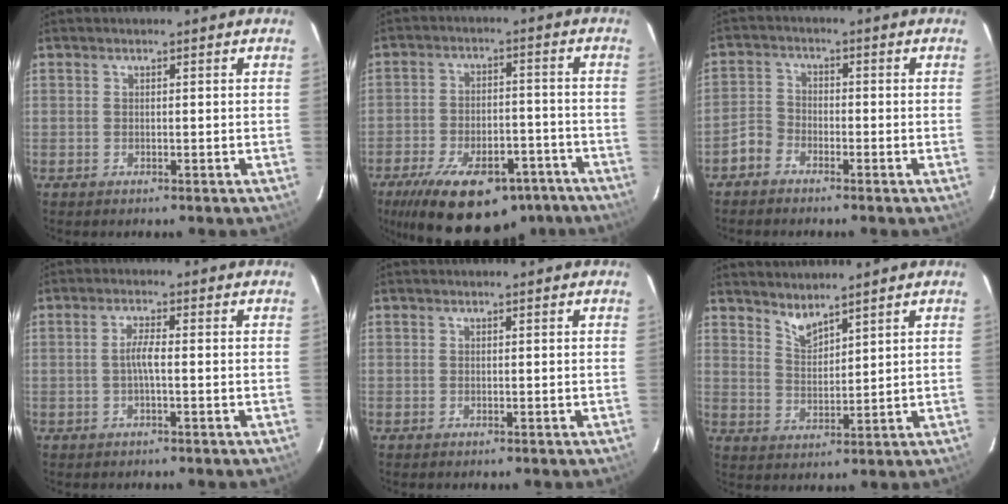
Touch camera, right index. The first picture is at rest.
{"total": 22.1, "force": [-15.4, 9.8, 12.5], "torque": [-0.229, -0.011, -0.215]}
{"total": 3.4, "force": [-2.6, 2.1, 0.7], "torque": [-0.016, 0.012, -0.054]}
{"total": 2.6, "force": [-0.5, 0.1, 2.5], "torque": [-0.050, 0.004, -0.011]}
{"total": 0.0}
{"total": 4.4, "force": [4.0, 0.9, 1.7], "torque": [-0.029, -0.005, 0.074]}